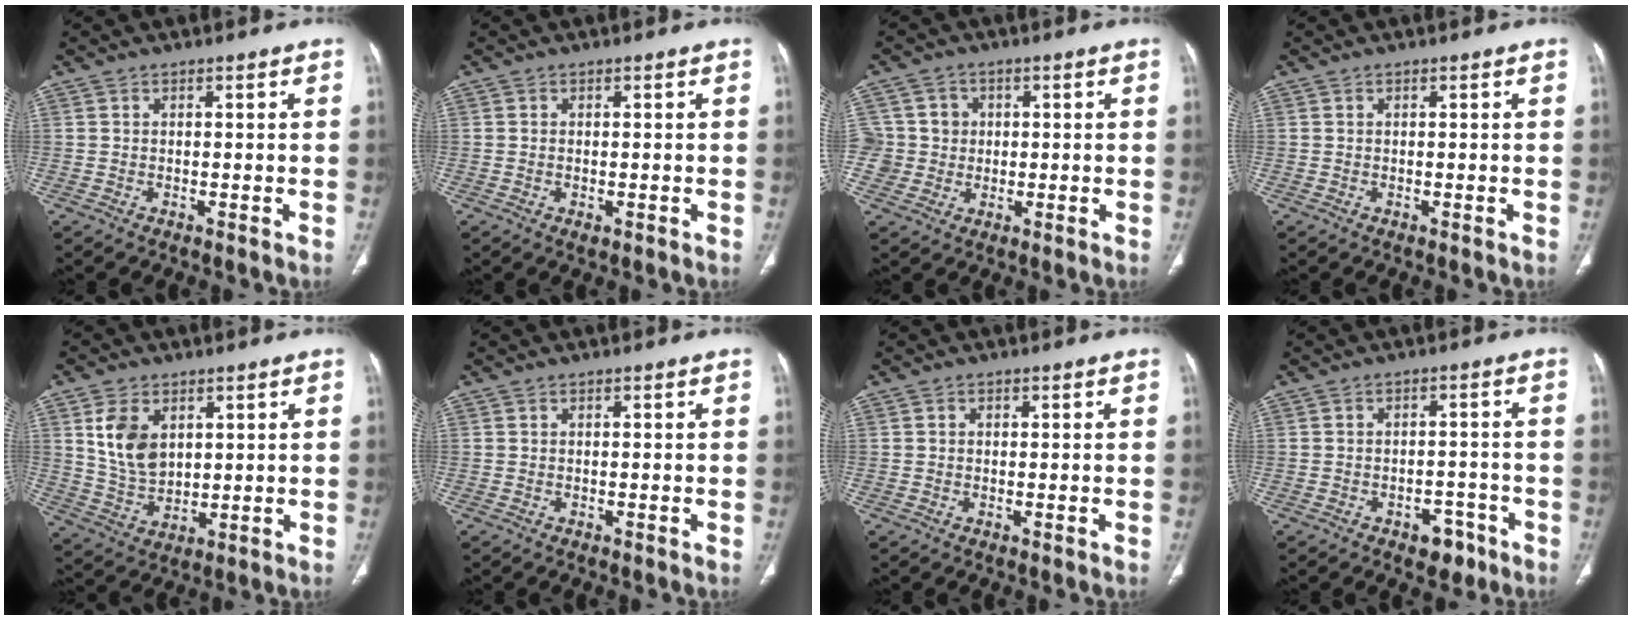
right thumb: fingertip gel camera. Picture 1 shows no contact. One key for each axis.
{"total": 1.1, "fx": -0.3, "fy": 0.7, "fz": 0.8, "tx": -0.017, "ty": -0.002, "tz": -0.003}
{"total": 6.8, "fx": 0.2, "fy": 6.7, "fz": 0.7, "tx": 0.017, "ty": 0.013, "tz": 0.004}
{"total": 0.0}
{"total": 9.5, "fx": 3.2, "fy": 6.3, "fz": 6.2, "tx": -0.099, "ty": -0.017, "tz": 0.073}
{"total": 0.0}
{"total": 0.5, "fx": 0.1, "fy": 0.5, "fz": 0.2, "tx": 0.001, "ty": 0.001, "tz": 0.001}
{"total": 4.9, "fx": -3.0, "fy": 3.2, "fz": 2.3, "tx": -0.010, "ty": 0.024, "tz": -0.036}